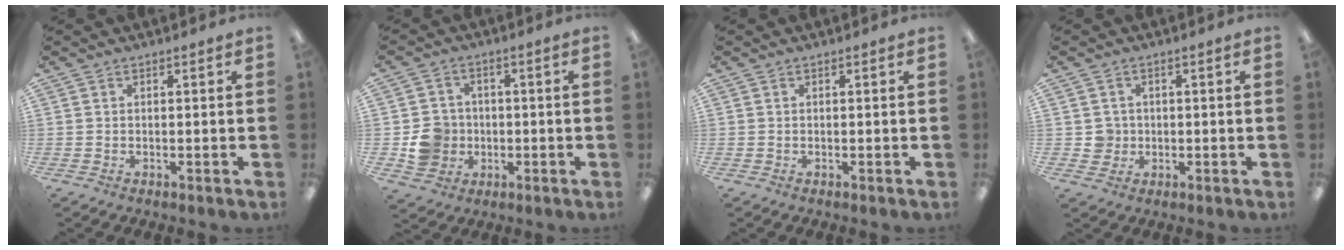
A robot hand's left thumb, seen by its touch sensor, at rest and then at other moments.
{"total": 7.9, "force": [-1.3, 7.5, 2.2], "torque": [-0.046, 0.016, -0.017]}
{"total": 0.0}
{"total": 3.2, "force": [0.0, 3.2, 0.3], "torque": [-0.004, 0.002, -0.002]}